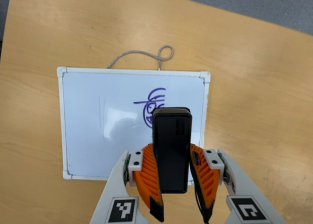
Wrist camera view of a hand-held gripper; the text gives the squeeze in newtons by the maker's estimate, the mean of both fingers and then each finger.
{"total": 9.4, "left": 7.1, "right": 11.8}